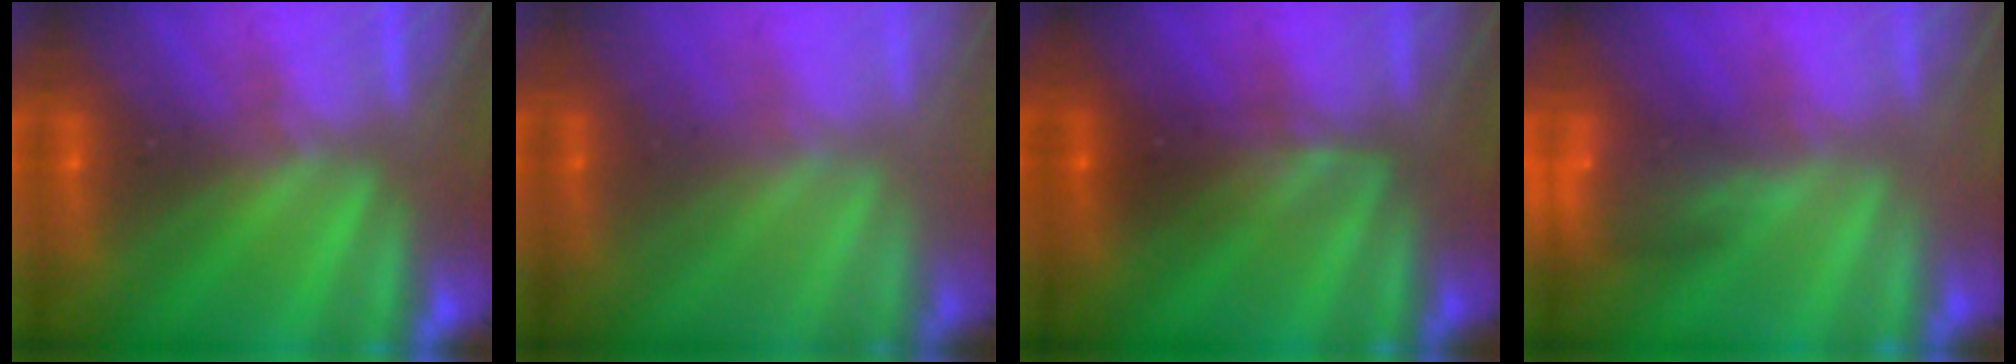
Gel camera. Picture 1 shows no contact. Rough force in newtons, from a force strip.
{"total": 2.3}
{"total": 2.4}
{"total": 8.5}